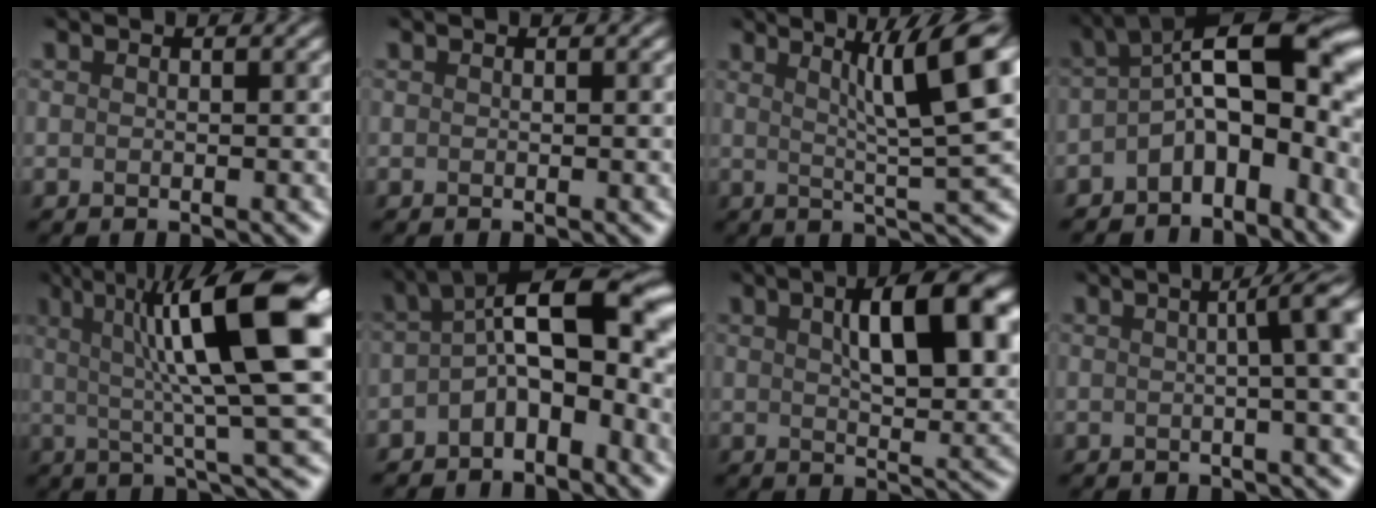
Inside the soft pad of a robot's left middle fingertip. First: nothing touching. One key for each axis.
{"total": 0.7, "fx": 0.2, "fy": 0.4, "fz": 0.5, "tx": 0.002, "ty": 0.004, "tz": -0.006}
{"total": 7.8, "fx": 2.6, "fy": 0.4, "fz": 7.3, "tx": -0.104, "ty": 0.019, "tz": 0.052}
{"total": 8.1, "fx": -2.3, "fy": 3.2, "fz": 7.1, "tx": -0.116, "ty": 0.027, "tz": -0.040}
{"total": 12.0, "fx": 3.6, "fy": 2.1, "fz": 11.3, "tx": -0.167, "ty": 0.020, "tz": 0.065}
{"total": 7.0, "fx": -1.8, "fy": 2.6, "fz": 6.3, "tx": -0.114, "ty": 0.025, "tz": -0.031}
{"total": 7.9, "fx": 2.7, "fy": 1.9, "fz": 7.2, "tx": -0.102, "ty": 0.013, "tz": 0.052}
{"total": 6.2, "fx": 0.7, "fy": 1.4, "fz": 6.0, "tx": -0.045, "ty": 0.020, "tz": 0.010}